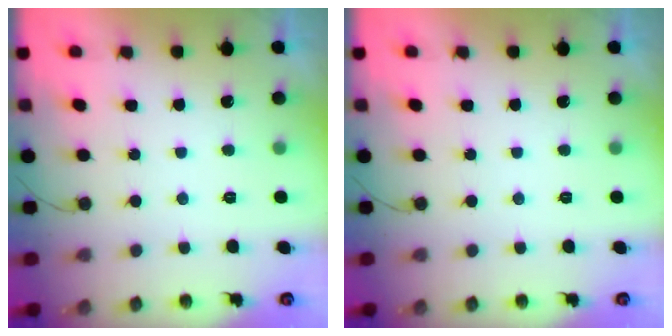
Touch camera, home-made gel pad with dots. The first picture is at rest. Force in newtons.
{"total": 0.0}